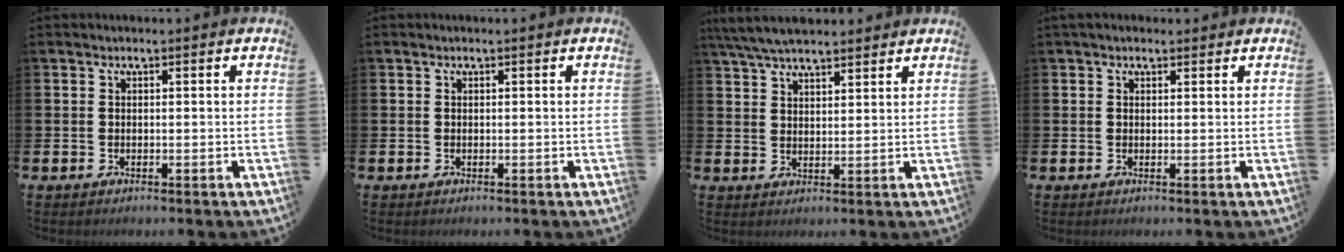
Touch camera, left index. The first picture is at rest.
{"total": 0.0}
{"total": 5.8, "force": [5.4, 1.1, 1.9], "torque": [-0.057, -0.011, 0.101]}
{"total": 1.2, "force": [0.9, 0.7, 0.5], "torque": [0.002, 0.004, 0.013]}